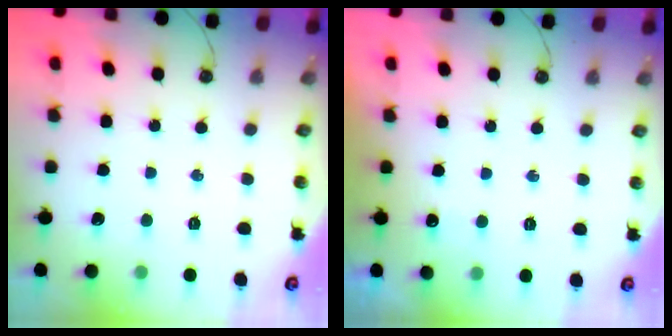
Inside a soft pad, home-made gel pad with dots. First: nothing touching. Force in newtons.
{"total": 3.2, "press": 3.1, "slide": 0.7}